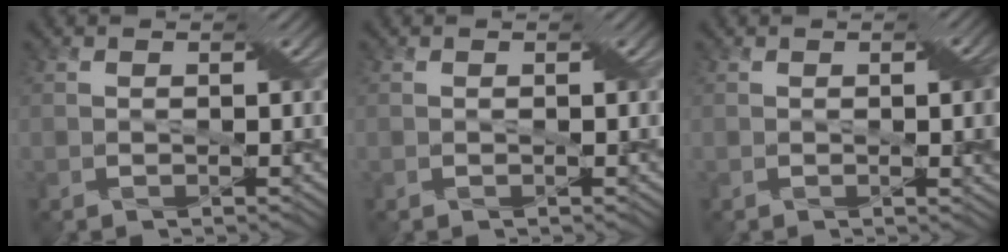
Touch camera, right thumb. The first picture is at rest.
{"total": 0.0}
{"total": 3.1, "force": [0.1, 0.6, 3.0], "torque": [-0.045, 0.004, 0.002]}